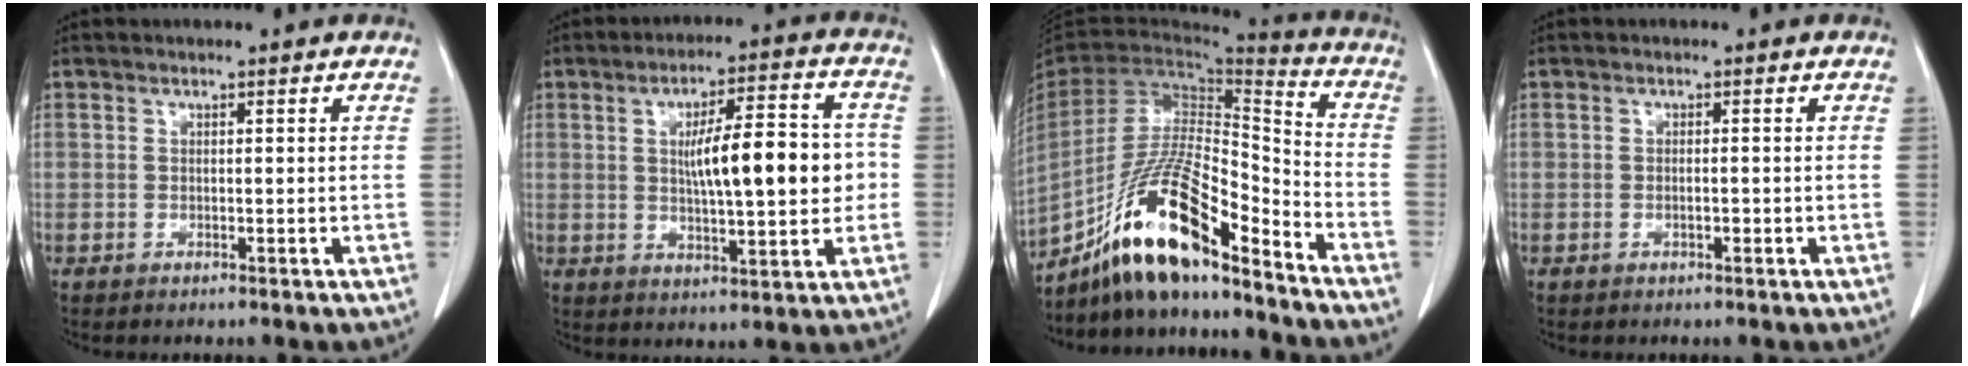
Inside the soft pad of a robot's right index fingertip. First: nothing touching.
{"total": 12.7, "force": [0.6, 3.2, 12.3], "torque": [-0.190, 0.023, 0.015]}
{"total": 18.2, "force": [-13.3, 2.9, 12.1], "torque": [-0.239, 0.004, -0.239]}
{"total": 0.7, "force": [-0.2, 0.2, 0.6], "torque": [-0.011, 0.000, -0.001]}